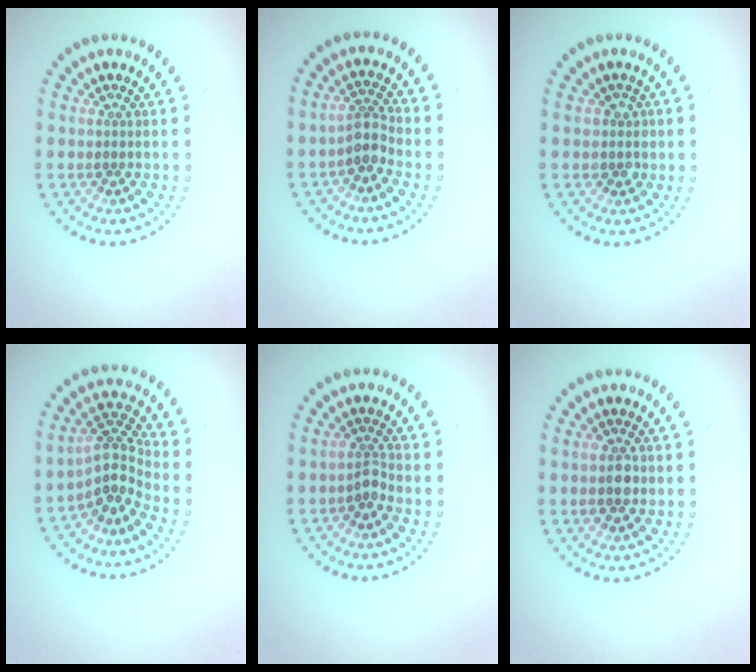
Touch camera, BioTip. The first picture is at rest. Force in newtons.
{"total": 2.3, "press": 2.0, "slide": 1.3}
{"total": 1.6, "press": 1.4, "slide": 0.8}
{"total": 3.7, "press": 2.9, "slide": 2.4}
{"total": 1.7, "press": 1.3, "slide": 1.1}
{"total": 2.4, "press": 2.4, "slide": 0.4}